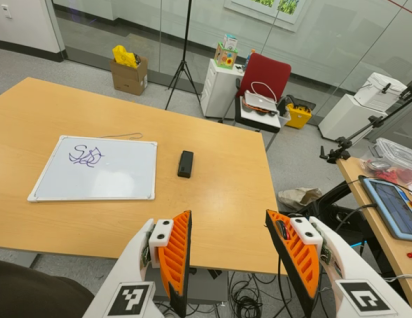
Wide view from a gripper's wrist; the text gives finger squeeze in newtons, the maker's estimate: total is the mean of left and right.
{"total": 0.0}